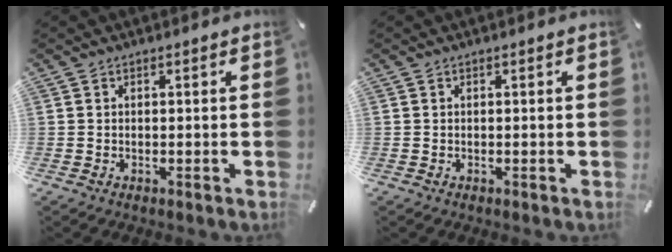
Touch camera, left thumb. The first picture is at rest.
{"total": 0.0}